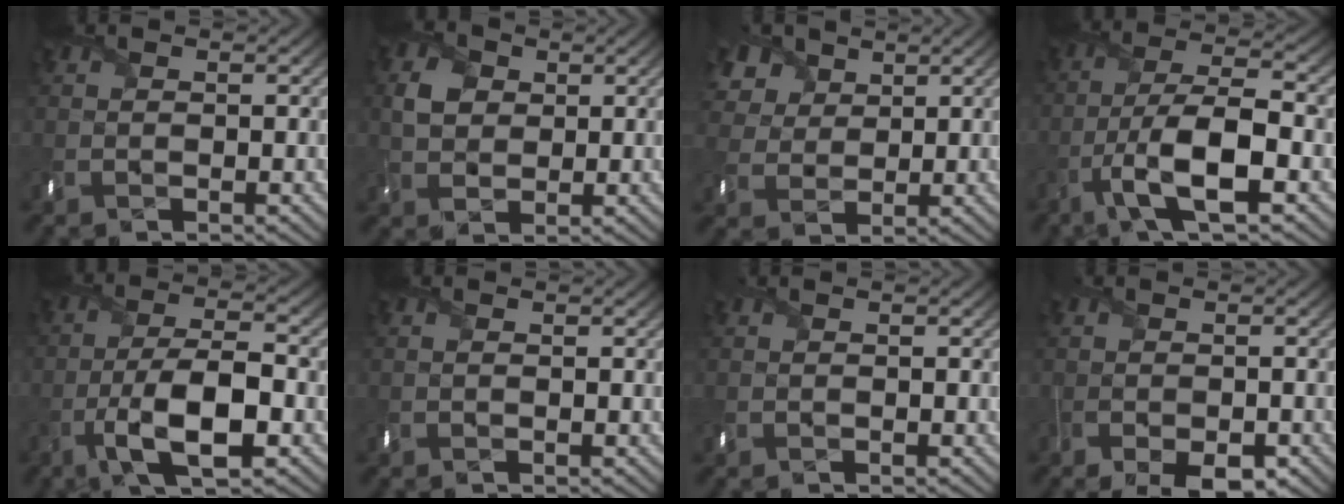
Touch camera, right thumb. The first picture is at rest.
{"total": 3.8, "force": [1.0, 3.1, 2.0], "torque": [-0.047, 0.003, 0.016]}
{"total": 6.7, "force": [3.7, 4.7, 2.9], "torque": [-0.101, 0.014, 0.063]}
{"total": 9.4, "force": [-4.4, 2.4, 7.9], "torque": [-0.148, 0.002, -0.094]}
{"total": 8.7, "force": [-3.7, 2.7, 7.5], "torque": [-0.136, 0.000, -0.072]}
{"total": 0.7, "force": [0.0, 0.3, 0.6], "torque": [-0.010, 0.001, 0.001]}
{"total": 0.0}
{"total": 4.1, "force": [-2.3, 2.0, 2.7], "torque": [-0.059, -0.013, -0.040]}